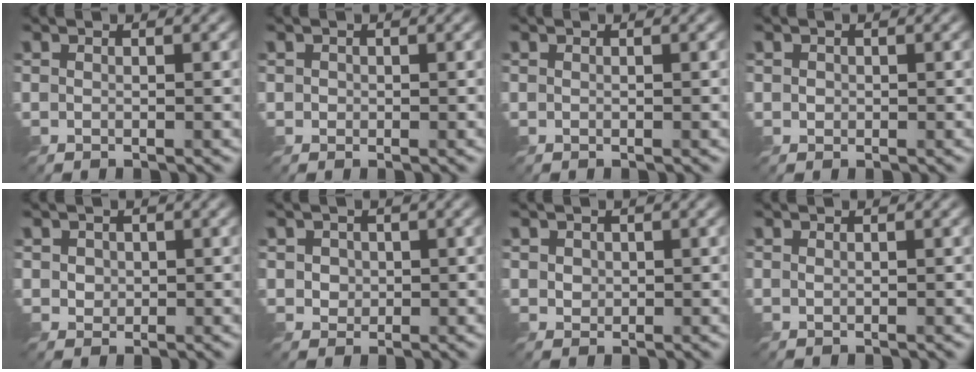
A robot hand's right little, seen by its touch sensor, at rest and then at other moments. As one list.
[{"total": 0.7, "force": [0.0, 0.7, 0.0], "torque": [0.000, -0.003, 0.001]}, {"total": 0.0}, {"total": 0.7, "force": [0.0, 0.7, 0.1], "torque": [-0.001, -0.002, 0.001]}, {"total": 1.4, "force": [0.3, 1.3, 0.4], "torque": [-0.017, -0.005, 0.011]}, {"total": 1.9, "force": [0.3, 1.7, 0.7], "torque": [-0.027, -0.001, 0.019]}, {"total": 1.1, "force": [0.3, 1.0, 0.3], "torque": [-0.010, -0.006, 0.008]}, {"total": 0.0}]